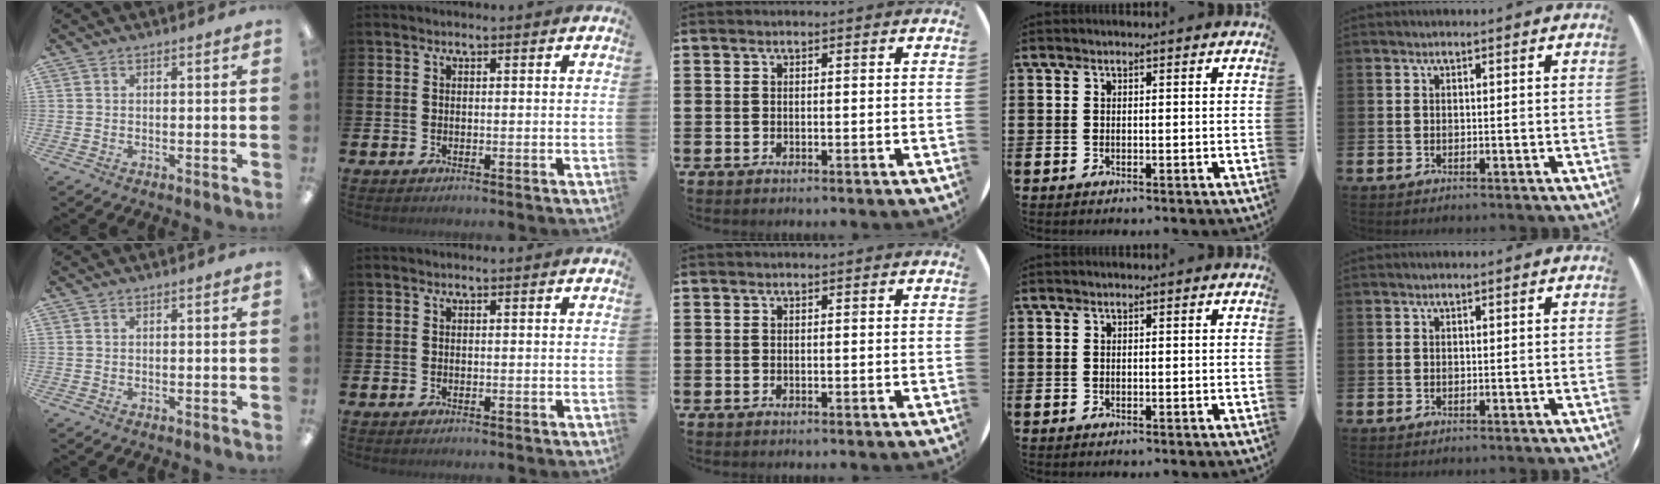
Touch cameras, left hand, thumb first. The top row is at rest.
{}